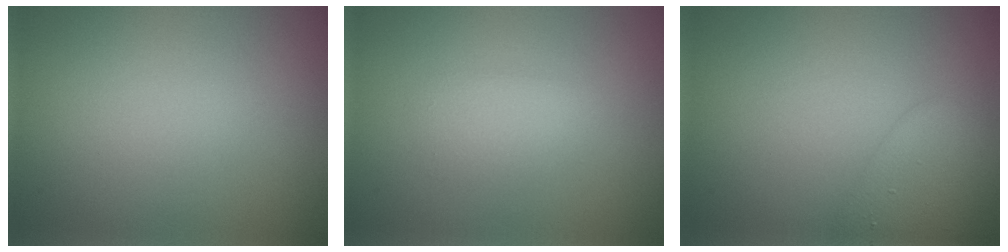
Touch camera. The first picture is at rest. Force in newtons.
{"total": 1.5, "press": 1.5, "slide": 0.1}
{"total": 3.3, "press": 3.3, "slide": 0.1}